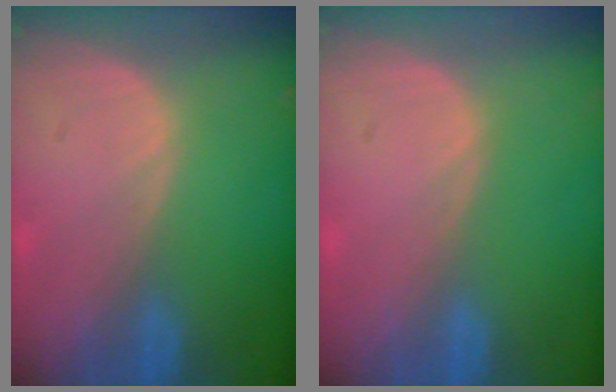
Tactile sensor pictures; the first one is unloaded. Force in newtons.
{"total": 0.0}